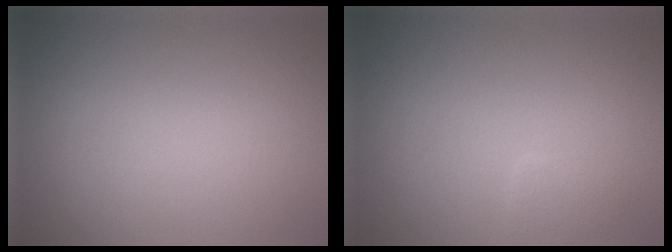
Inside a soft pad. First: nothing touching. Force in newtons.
{"total": 1.0, "press": 1.0, "slide": 0.0}